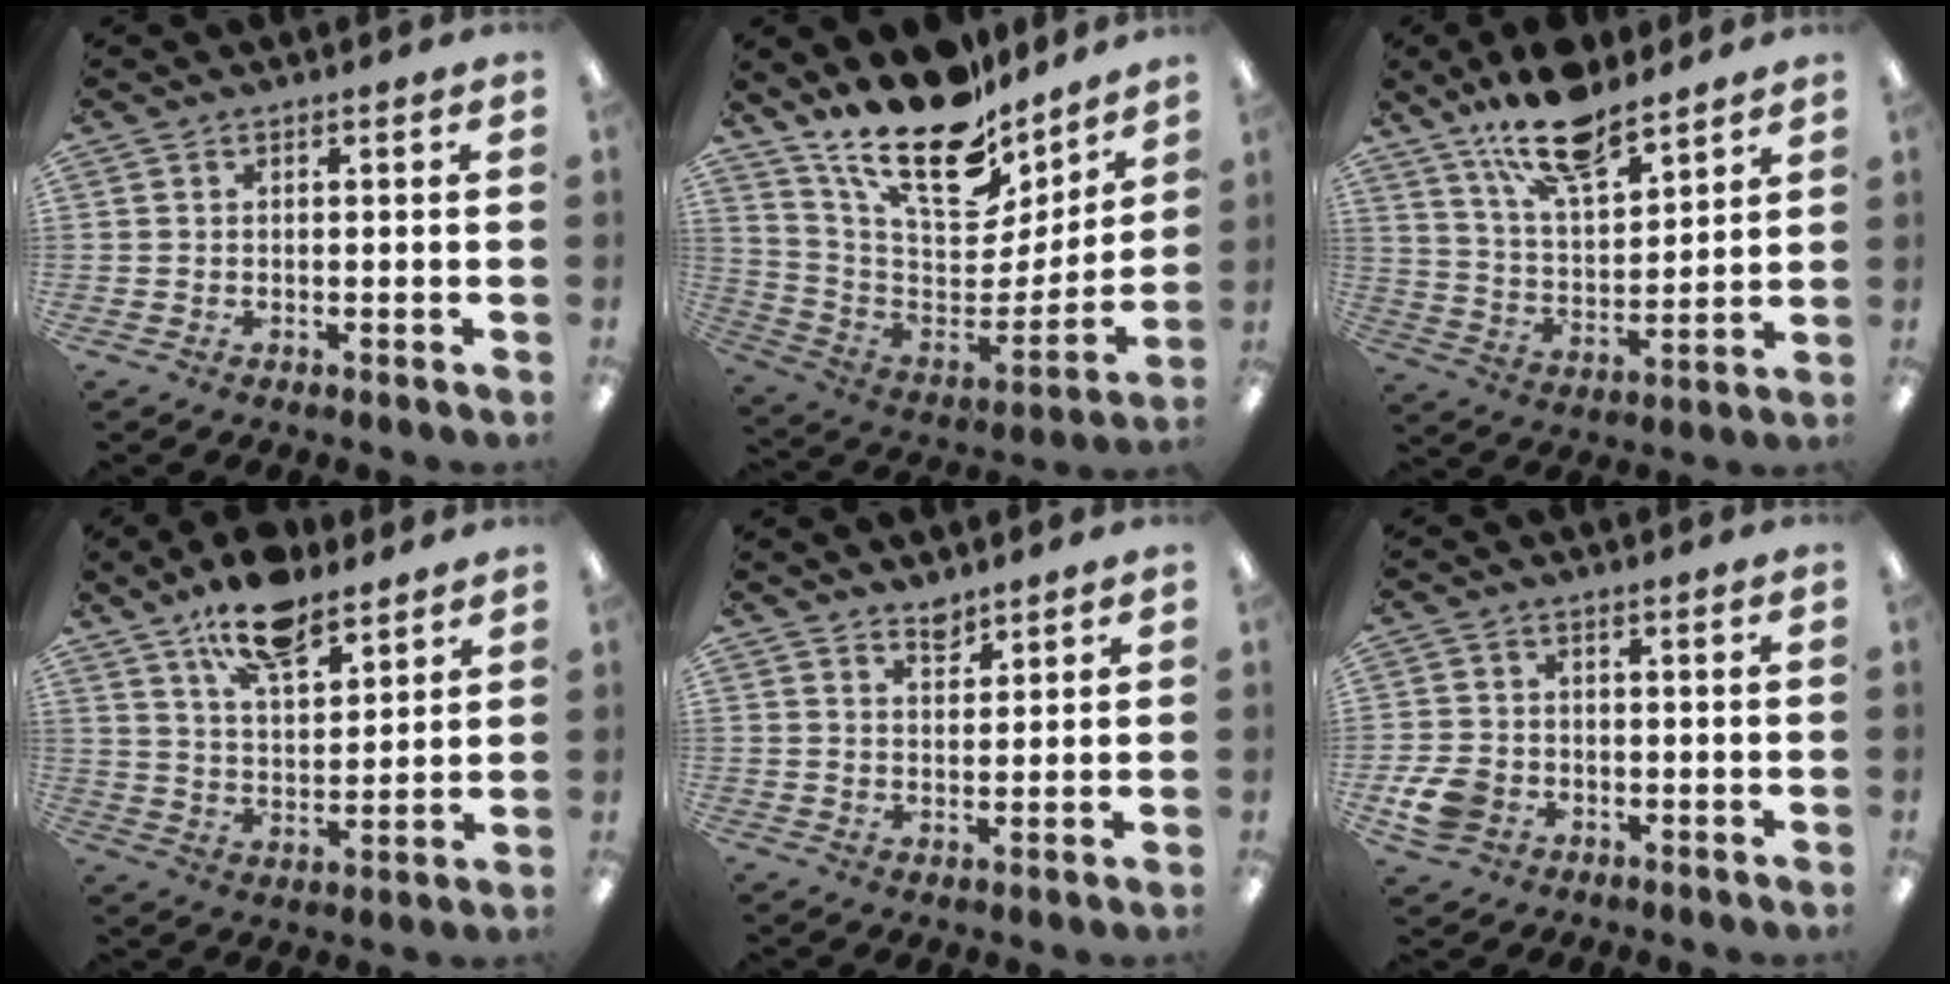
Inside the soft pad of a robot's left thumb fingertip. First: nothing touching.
{"total": 22.7, "force": [17.3, 9.0, 11.6], "torque": [-0.185, -0.127, 0.301]}
{"total": 15.4, "force": [11.8, 5.6, 8.1], "torque": [-0.141, -0.061, 0.208]}
{"total": 12.8, "force": [9.7, 5.3, 6.5], "torque": [-0.103, -0.049, 0.173]}
{"total": 3.3, "force": [3.1, 1.0, 0.4], "torque": [0.004, -0.025, 0.056]}
{"total": 7.1, "force": [-2.5, 5.5, 3.7], "torque": [-0.081, 0.009, -0.047]}